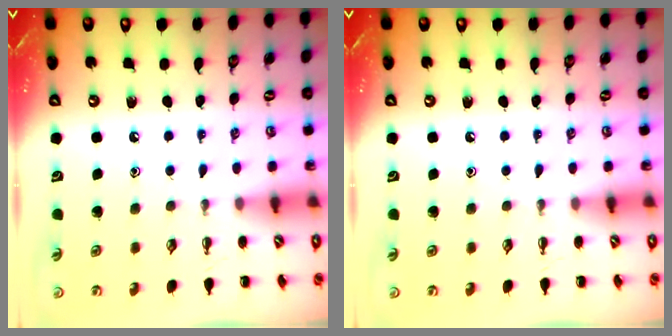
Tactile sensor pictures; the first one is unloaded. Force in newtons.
{"total": 0.0}